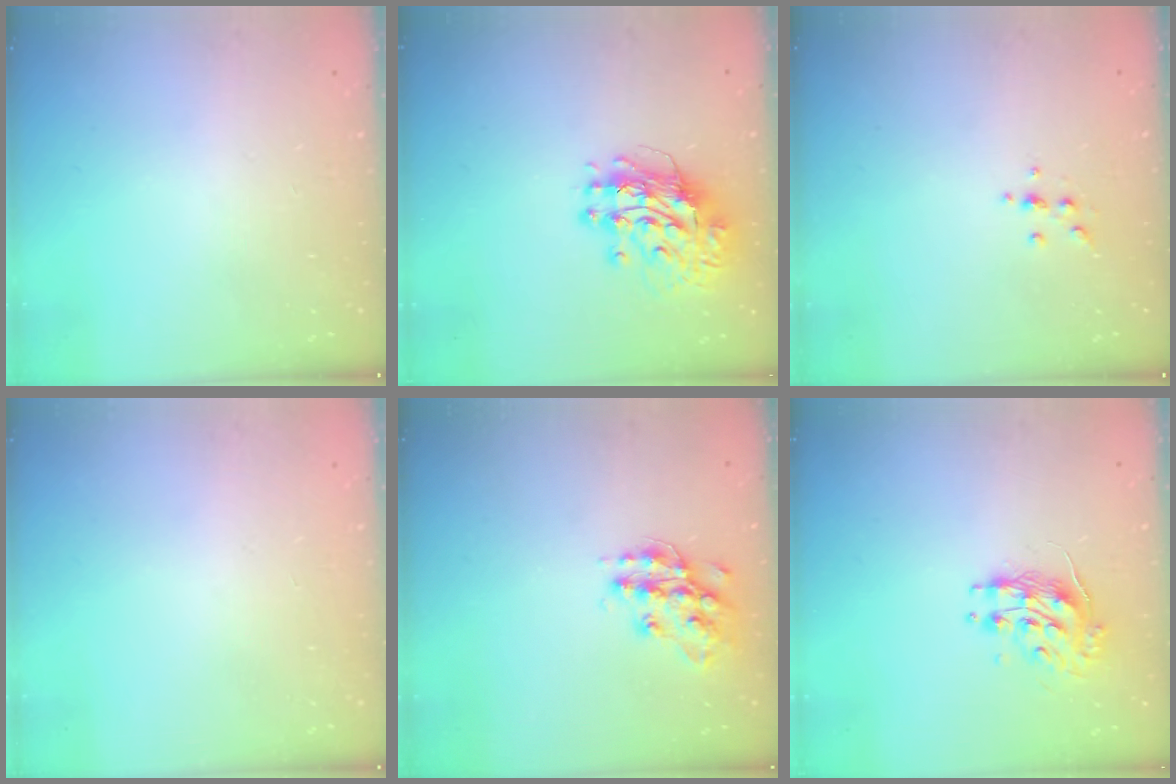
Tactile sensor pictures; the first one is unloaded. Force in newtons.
{"total": 12.0, "press": 11.9, "slide": 1.7}
{"total": 3.8, "press": 3.6, "slide": 1.2}
{"total": 0.0}
{"total": 14.4, "press": 14.4, "slide": 0.7}
{"total": 9.3, "press": 9.3, "slide": 0.5}